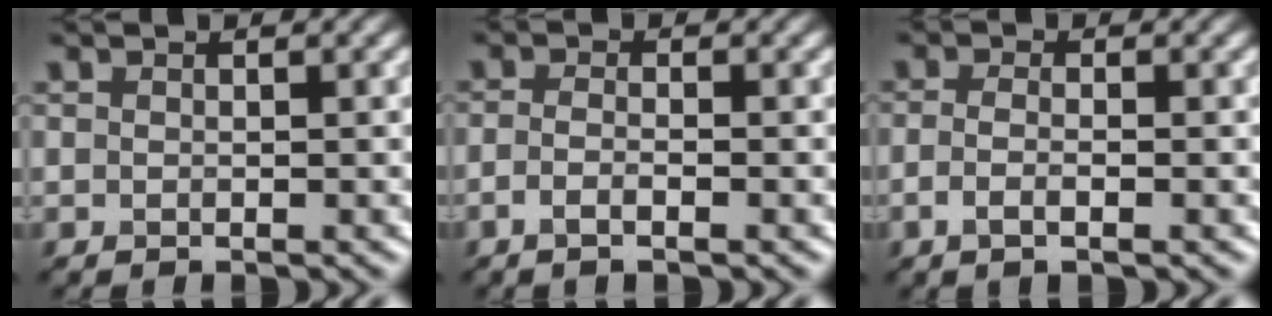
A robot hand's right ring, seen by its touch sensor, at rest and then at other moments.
{"total": 1.7, "force": [-0.8, 0.5, 1.4], "torque": [-0.027, -0.005, -0.018]}
{"total": 1.9, "force": [-0.6, 0.6, 1.6], "torque": [-0.034, -0.005, -0.015]}